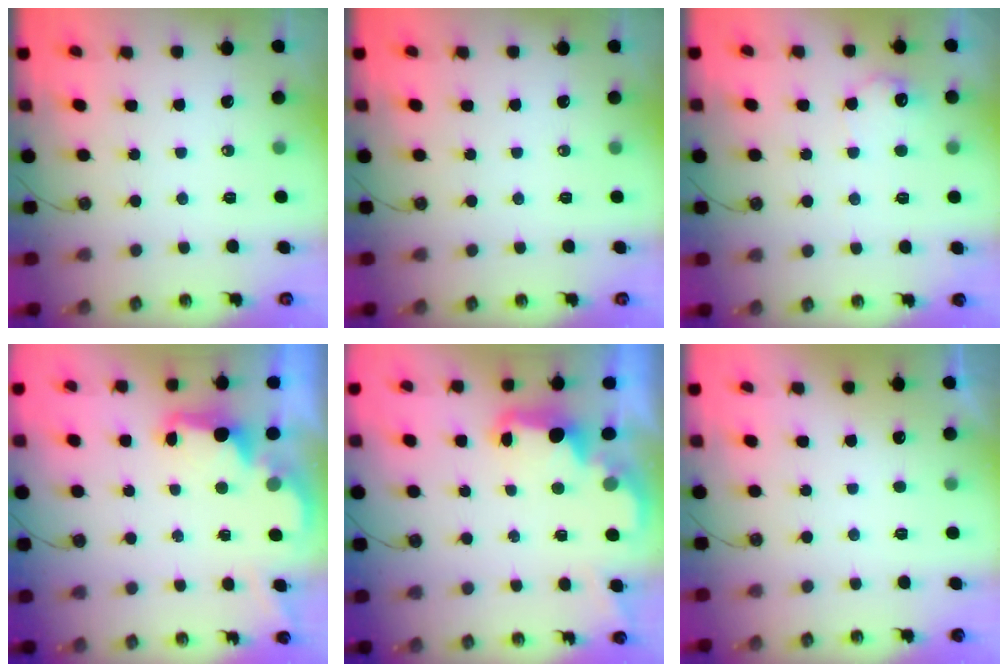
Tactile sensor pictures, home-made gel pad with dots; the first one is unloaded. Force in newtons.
{"total": 0.0}
{"total": 8.5, "press": 8.4, "slide": 0.3}
{"total": 2.7, "press": 2.6, "slide": 0.8}
{"total": 2.8, "press": 2.6, "slide": 0.9}
{"total": 0.0}